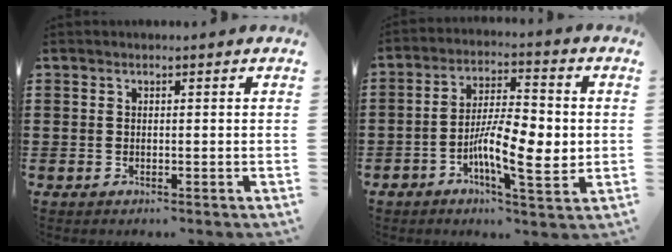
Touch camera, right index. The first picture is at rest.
{"total": 9.9, "force": [-2.1, 3.4, 9.1], "torque": [-0.162, -0.002, -0.038]}